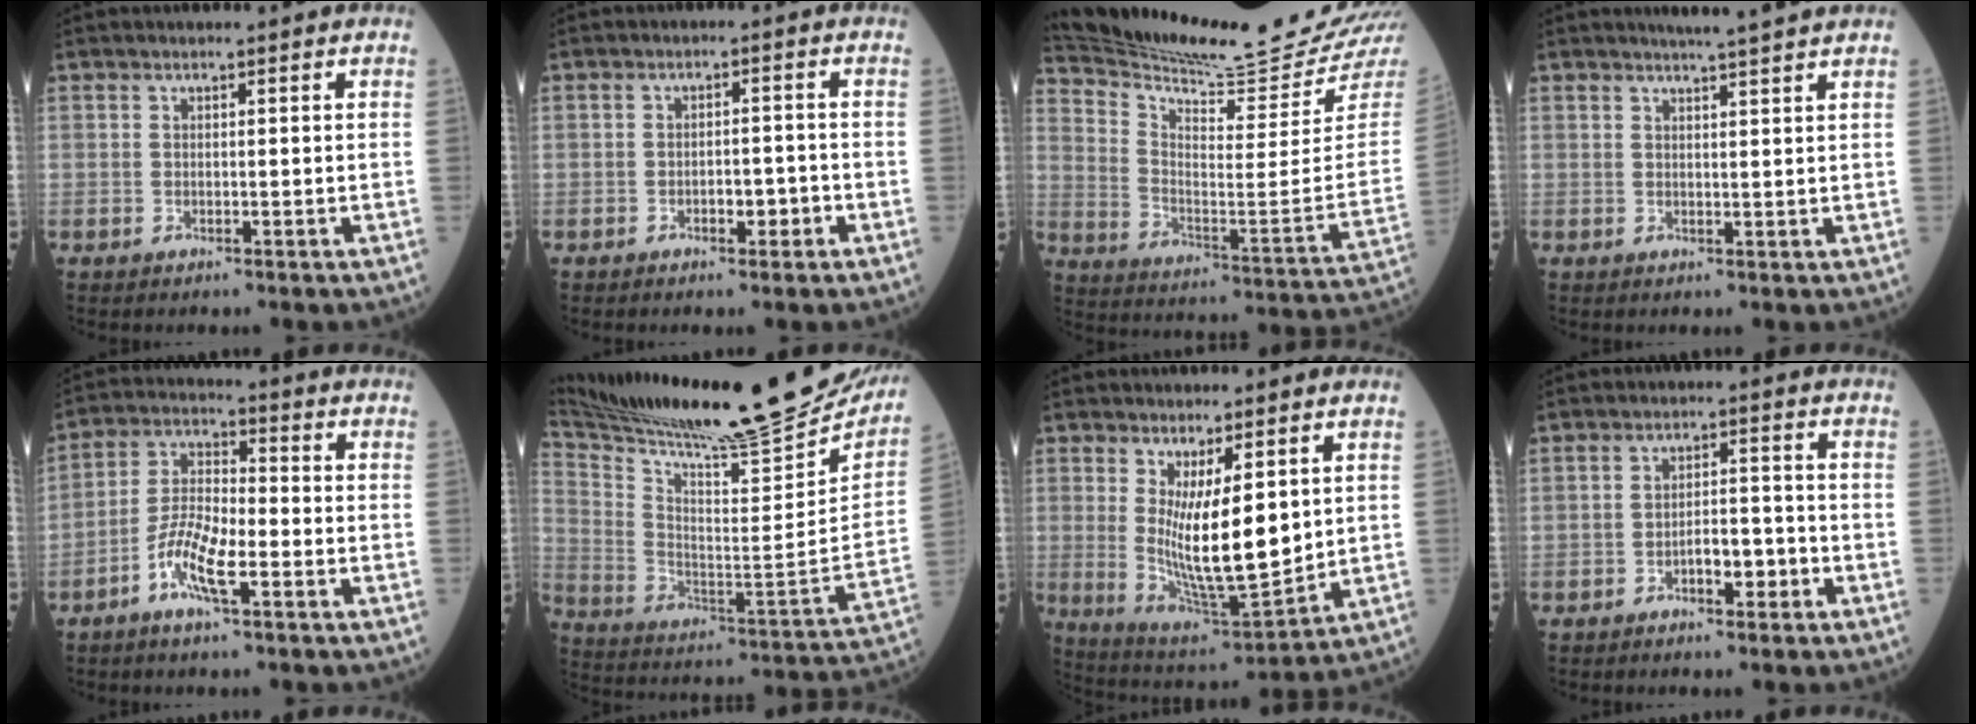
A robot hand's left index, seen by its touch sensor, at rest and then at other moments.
{"total": 2.9, "force": [-1.6, 1.1, 2.2], "torque": [-0.031, 0.006, -0.024]}
{"total": 21.7, "force": [20.5, -1.9, 6.7], "torque": [-0.138, -0.115, 0.304]}
{"total": 4.4, "force": [3.9, -0.9, 1.9], "torque": [-0.028, 0.001, 0.049]}
{"total": 8.5, "force": [-4.0, 2.0, 7.2], "torque": [-0.151, 0.001, -0.079]}
{"total": 30.8, "force": [27.1, 1.6, 14.5], "torque": [-0.255, -0.093, 0.388]}
{"total": 11.5, "force": [1.8, 2.7, 11.0], "torque": [-0.196, -0.026, 0.042]}
{"total": 4.2, "force": [-2.3, 1.4, 3.3], "torque": [-0.052, 0.011, -0.040]}